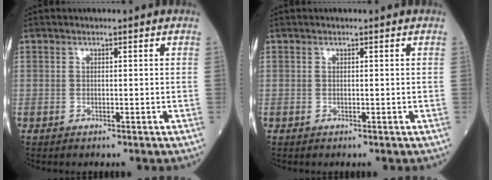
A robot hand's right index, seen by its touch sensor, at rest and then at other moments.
{"total": 0.0}